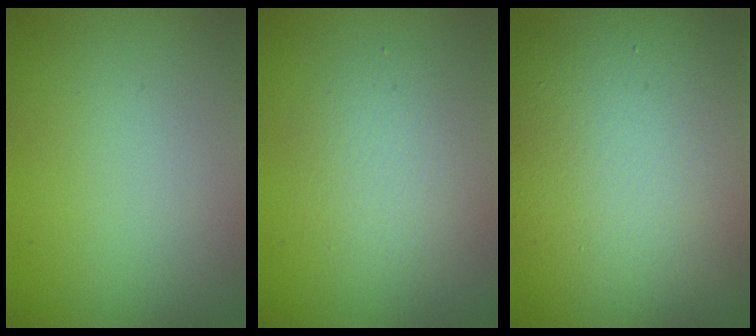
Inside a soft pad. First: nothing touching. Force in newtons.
{"total": 2.9, "press": 2.9, "slide": 0.3}
{"total": 15.7, "press": 15.7, "slide": 0.9}